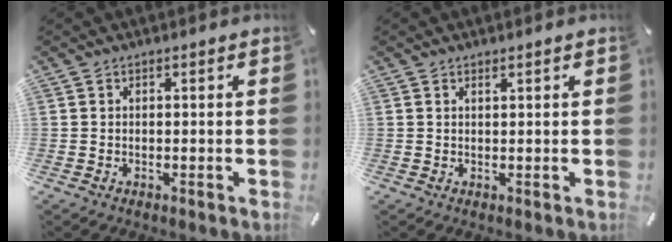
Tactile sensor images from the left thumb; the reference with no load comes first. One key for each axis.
{"total": 0.6, "fx": 0.6, "fy": -0.1, "fz": 0.3, "tx": -0.006, "ty": -0.002, "tz": 0.011}